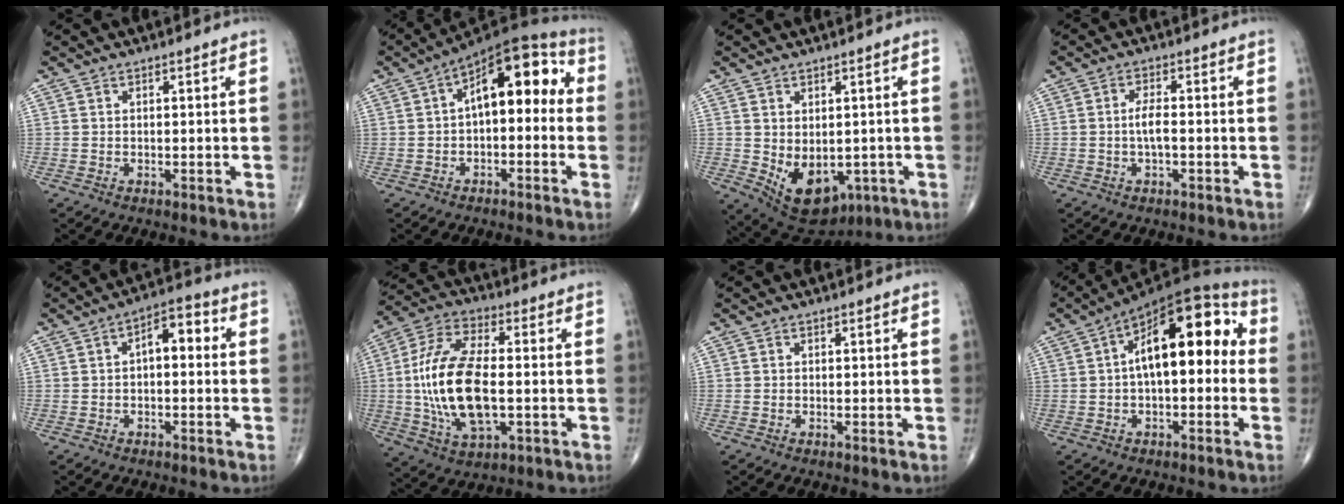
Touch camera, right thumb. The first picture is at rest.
{"total": 14.4, "force": [1.3, 7.4, 12.2], "torque": [-0.146, 0.046, 0.007]}
{"total": 10.7, "force": [-2.2, 6.9, 7.9], "torque": [-0.100, -0.005, -0.007]}
{"total": 3.3, "force": [-0.6, 1.2, 3.0], "torque": [-0.060, 0.007, -0.013]}
{"total": 6.2, "force": [0.3, 3.4, 5.1], "torque": [-0.058, 0.026, -0.007]}
{"total": 18.4, "force": [-1.3, 8.6, 16.2], "torque": [-0.326, 0.012, -0.021]}
{"total": 0.0}
{"total": 18.0, "force": [1.9, 8.6, 15.8], "torque": [-0.211, 0.049, 0.017]}